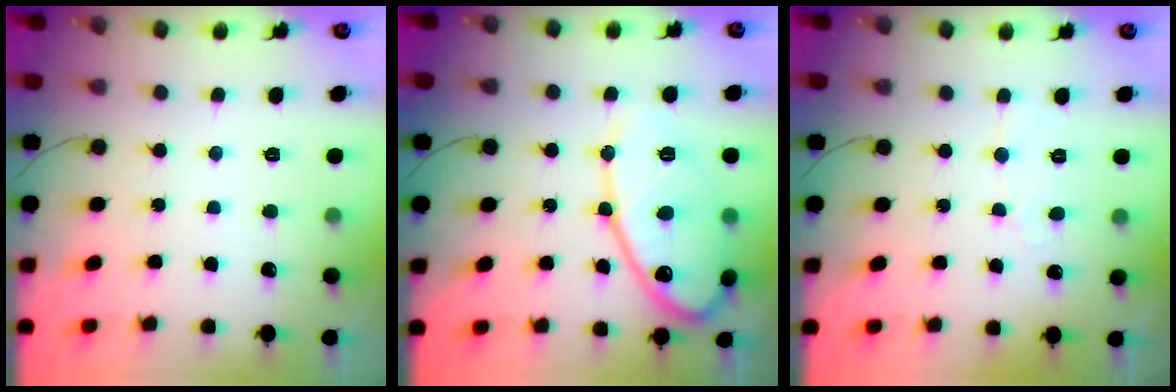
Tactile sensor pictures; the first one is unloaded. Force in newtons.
{"total": 14.3, "press": 14.2, "slide": 1.3}
{"total": 2.5, "press": 2.5, "slide": 0.2}